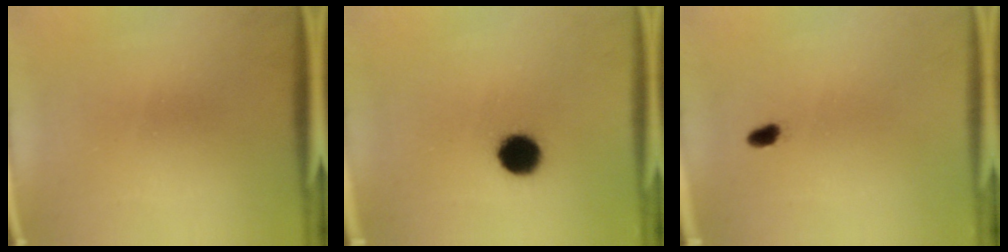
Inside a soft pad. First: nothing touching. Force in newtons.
{"total": 8.6}
{"total": 1.8}